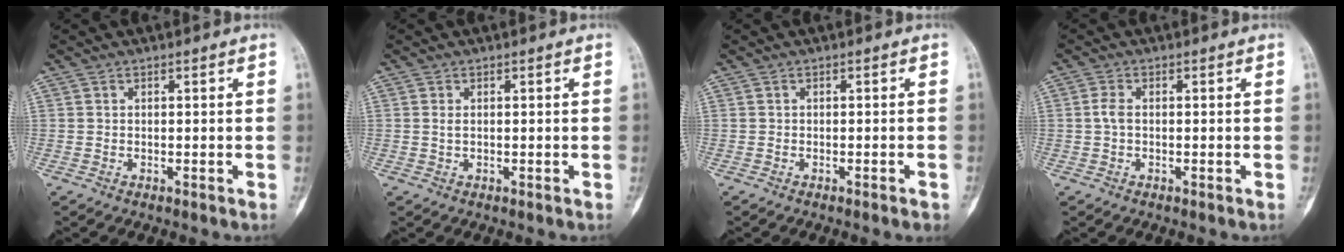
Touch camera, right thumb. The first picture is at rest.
{"total": 0.8, "force": [0.0, 0.4, 0.6], "torque": [-0.011, 0.000, 0.000]}
{"total": 1.6, "force": [-1.2, 0.1, 1.1], "torque": [-0.018, 0.005, -0.010]}
{"total": 1.8, "force": [-0.2, 1.0, 1.5], "torque": [-0.029, 0.001, -0.010]}